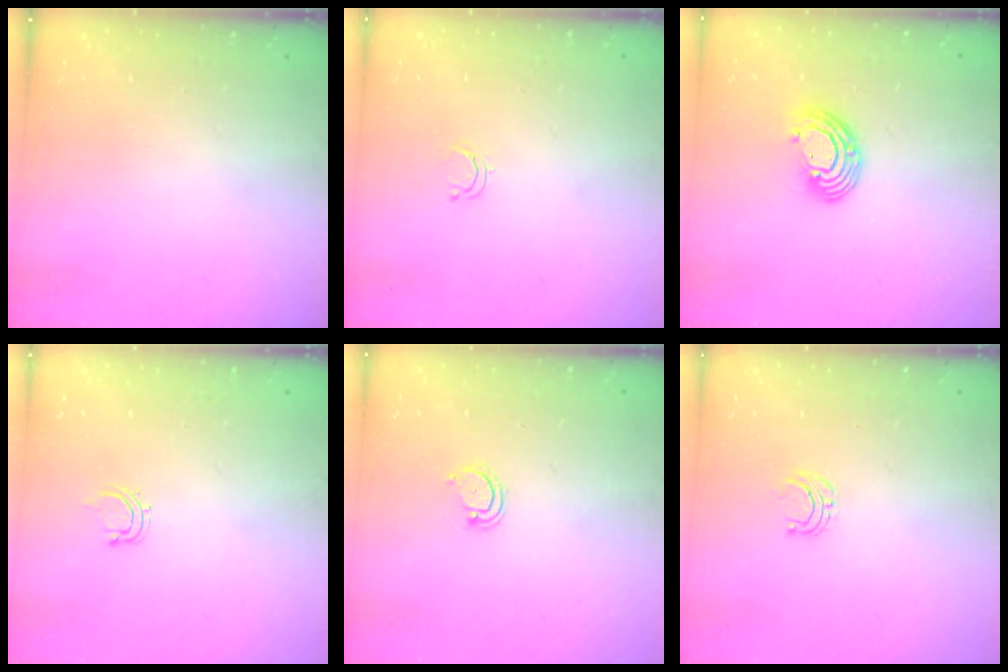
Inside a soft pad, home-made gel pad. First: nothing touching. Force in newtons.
{"total": 2.4, "press": 2.4, "slide": 0.2}
{"total": 9.0, "press": 9.0, "slide": 0.7}
{"total": 2.8, "press": 2.8, "slide": 0.5}
{"total": 2.3, "press": 2.3, "slide": 0.2}
{"total": 4.0, "press": 4.0, "slide": 0.3}